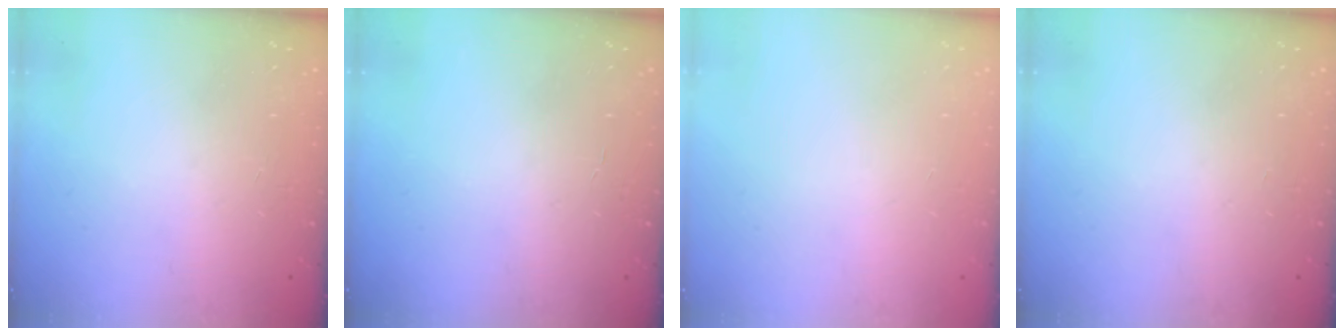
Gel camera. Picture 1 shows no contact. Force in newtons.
{"total": 0.9, "press": 0.9, "slide": 0.1}
{"total": 0.0}
{"total": 0.0}